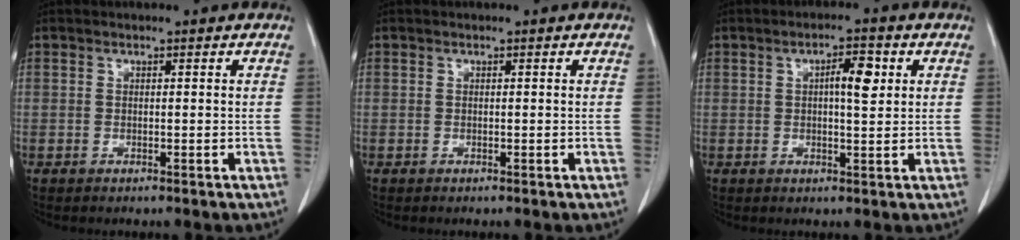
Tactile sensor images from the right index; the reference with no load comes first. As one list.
[{"total": 0.0}, {"total": 4.4, "force": [1.1, 1.0, 4.1], "torque": [-0.068, 0.004, 0.016]}]